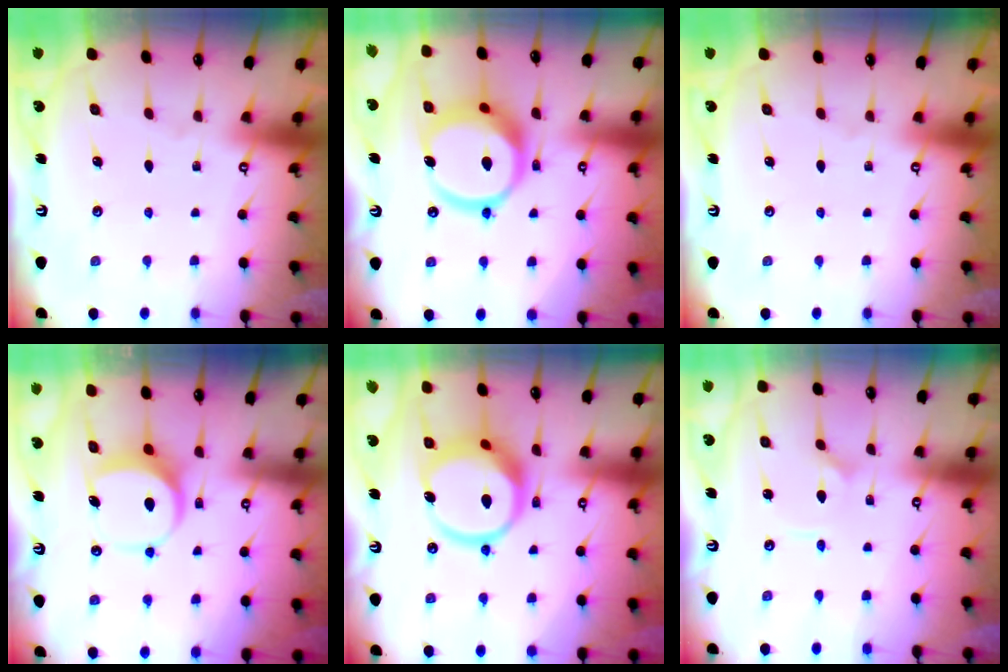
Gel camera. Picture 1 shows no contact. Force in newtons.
{"total": 16.6, "press": 16.5, "slide": 1.9}
{"total": 0.0}
{"total": 6.7, "press": 6.7, "slide": 0.5}
{"total": 13.9, "press": 13.9, "slide": 1.6}
{"total": 2.5, "press": 2.5, "slide": 0.3}